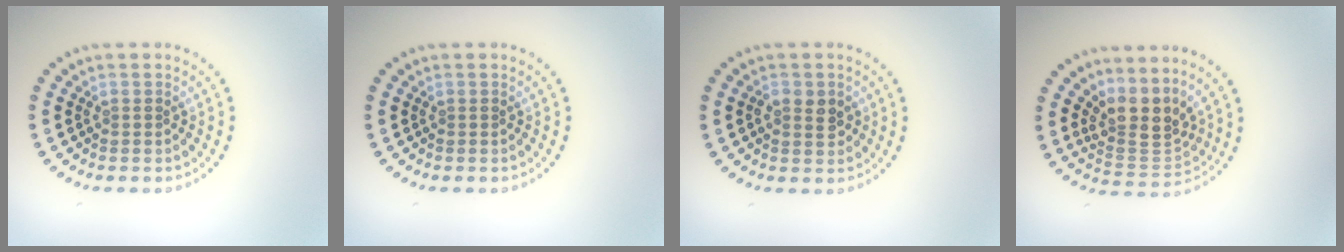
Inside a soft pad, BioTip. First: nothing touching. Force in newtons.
{"total": 0.0}
{"total": 2.1, "press": 2.1, "slide": 0.1}
{"total": 3.8, "press": 2.9, "slide": 2.4}